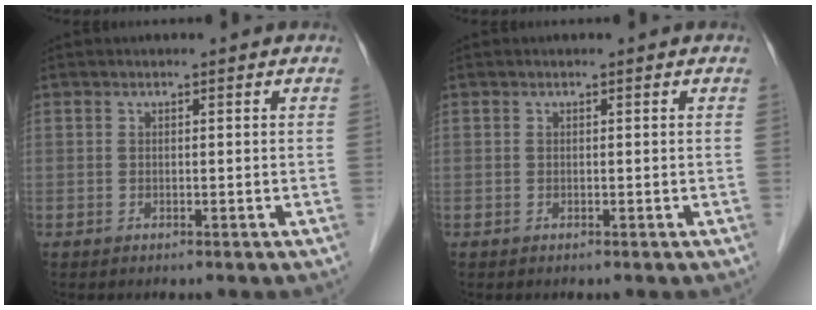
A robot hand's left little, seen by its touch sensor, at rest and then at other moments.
{"total": 0.0}